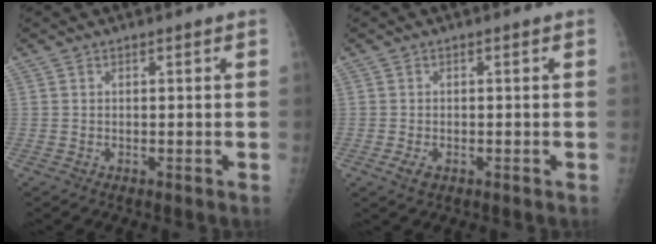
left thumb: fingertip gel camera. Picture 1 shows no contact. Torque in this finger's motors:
{"motor_torque": [-0.30, 0.30, 0.18, 0.20, 0.05]}